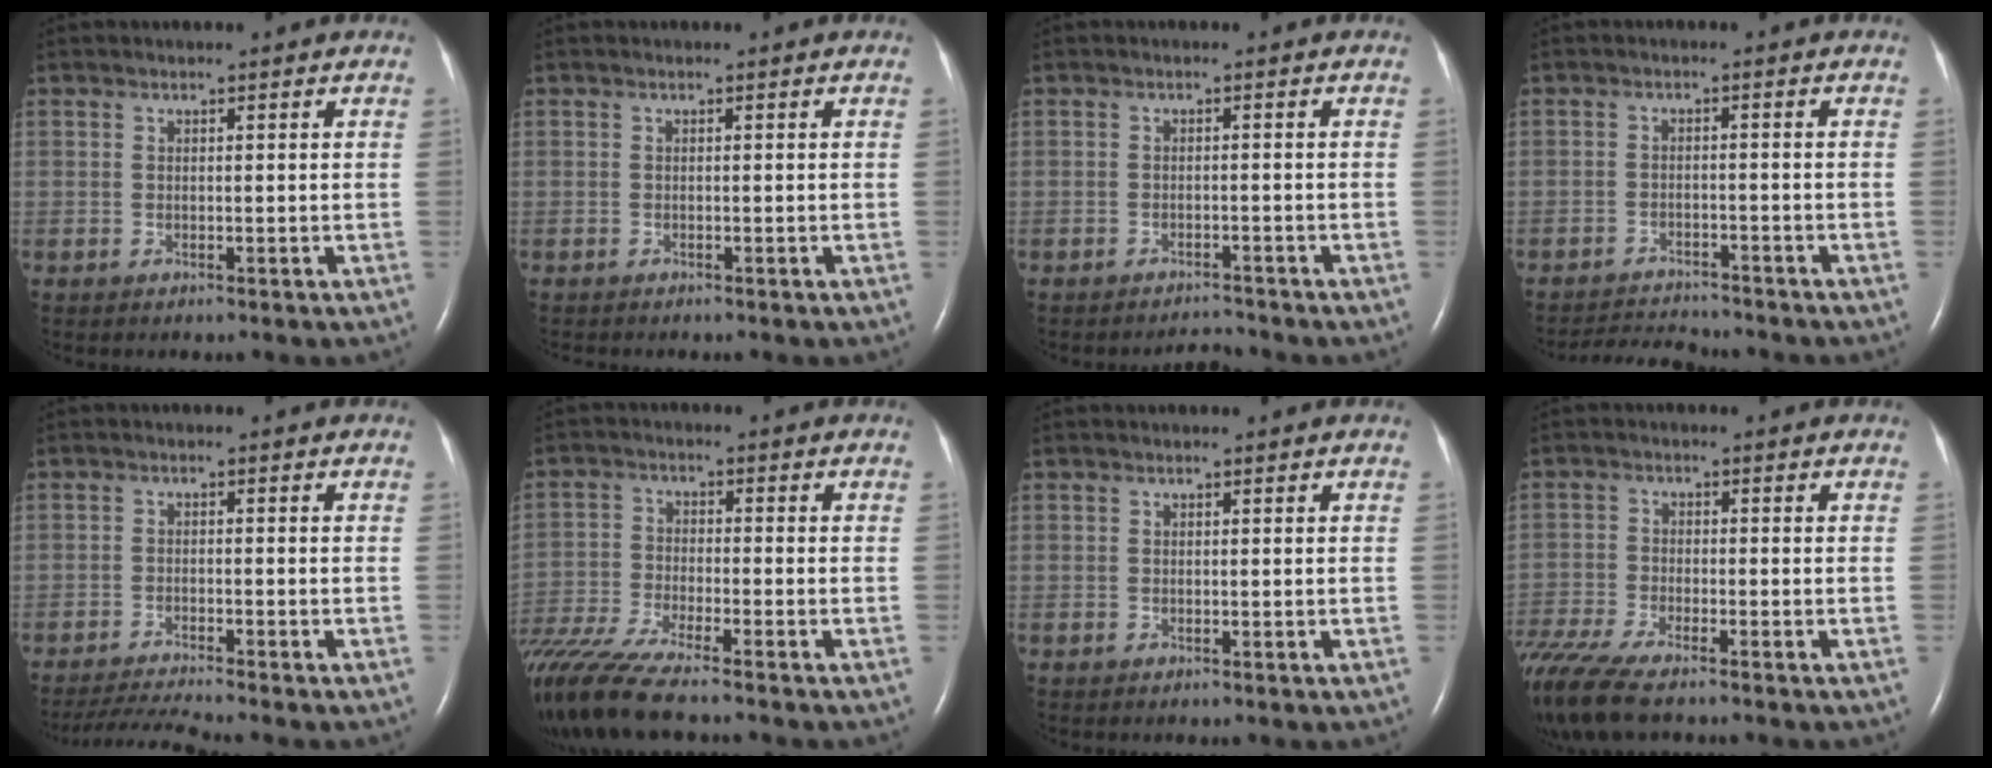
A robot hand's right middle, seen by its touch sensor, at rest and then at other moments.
{"total": 0.6, "force": [-0.6, 0.1, 0.2], "torque": [-0.008, -0.002, -0.010]}
{"total": 2.1, "force": [-2.1, -0.1, -0.3], "torque": [-0.001, -0.011, -0.029]}
{"total": 5.5, "force": [-5.5, 0.2, 0.5], "torque": [-0.014, -0.009, -0.090]}
{"total": 5.1, "force": [-4.7, -1.6, 1.4], "torque": [-0.032, -0.020, -0.084]}
{"total": 12.2, "force": [-10.2, 0.6, 6.7], "torque": [-0.133, -0.034, -0.183]}
{"total": 0.0}
{"total": 10.3, "force": [-8.5, 1.4, 5.7], "torque": [-0.115, -0.026, -0.151]}